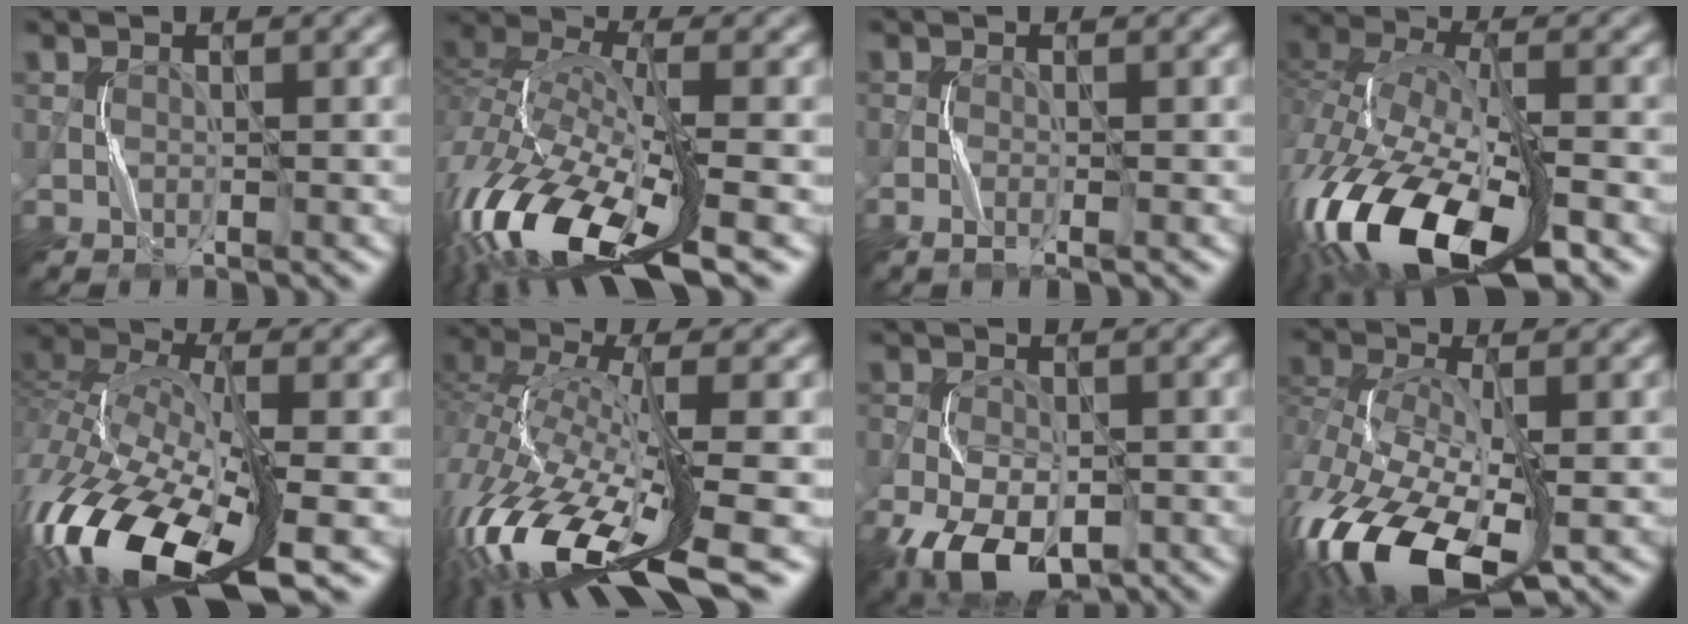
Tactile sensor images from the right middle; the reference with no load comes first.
{"total": 14.2, "force": [-7.7, 4.9, 10.8], "torque": [-0.240, -0.007, -0.142]}
{"total": 1.4, "force": [-0.7, 0.4, 1.1], "torque": [-0.027, -0.003, -0.019]}
{"total": 17.5, "force": [-9.1, 7.6, 12.9], "torque": [-0.287, -0.032, -0.157]}
{"total": 16.1, "force": [-7.9, 6.4, 12.5], "torque": [-0.291, -0.018, -0.138]}
{"total": 15.1, "force": [-6.1, 6.1, 12.4], "torque": [-0.282, -0.010, -0.110]}
{"total": 8.8, "force": [-4.6, 5.0, 5.6], "torque": [-0.122, -0.034, -0.073]}
{"total": 14.4, "force": [-6.3, 7.0, 10.8], "torque": [-0.254, -0.031, -0.109]}